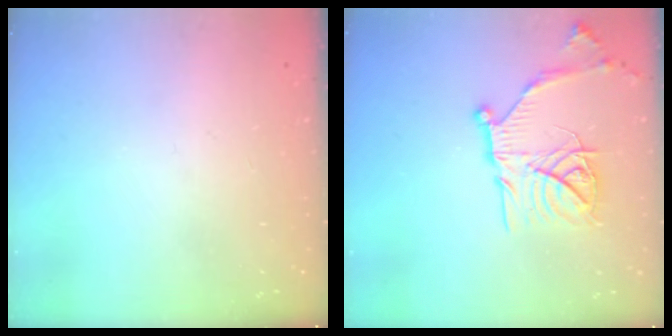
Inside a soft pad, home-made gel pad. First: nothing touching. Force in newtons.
{"total": 19.5, "press": 19.4, "slide": 1.7}